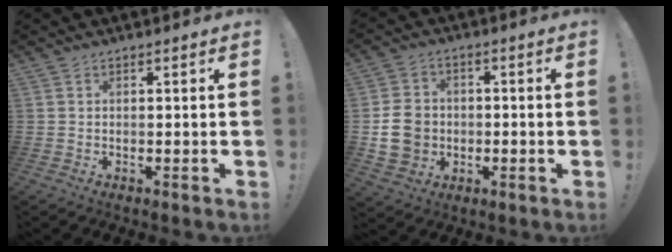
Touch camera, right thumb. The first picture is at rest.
{"total": 10.2, "force": [-1.6, 9.0, 4.5], "torque": [-0.078, 0.023, -0.024]}